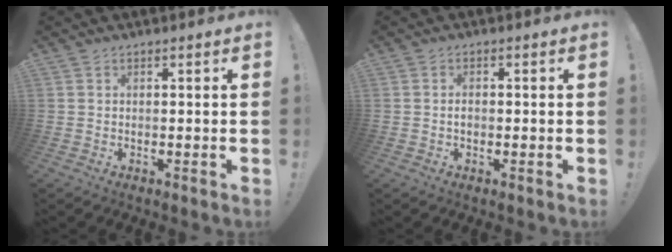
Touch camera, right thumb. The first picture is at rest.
{"total": 1.3, "force": [-0.4, 0.7, 1.0], "torque": [-0.010, 0.000, -0.010]}